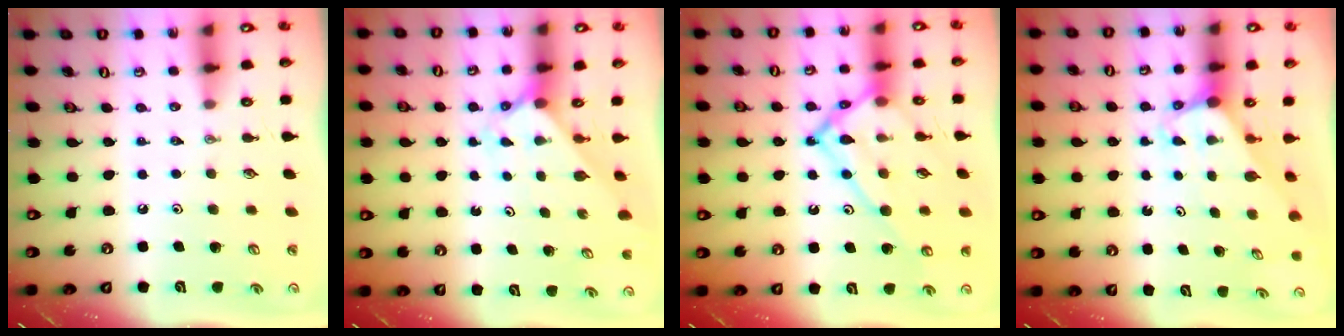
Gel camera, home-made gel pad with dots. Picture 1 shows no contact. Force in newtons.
{"total": 1.9, "press": 1.9, "slide": 0.1}
{"total": 18.3, "press": 18.2, "slide": 2.0}
{"total": 2.9, "press": 2.9, "slide": 0.0}